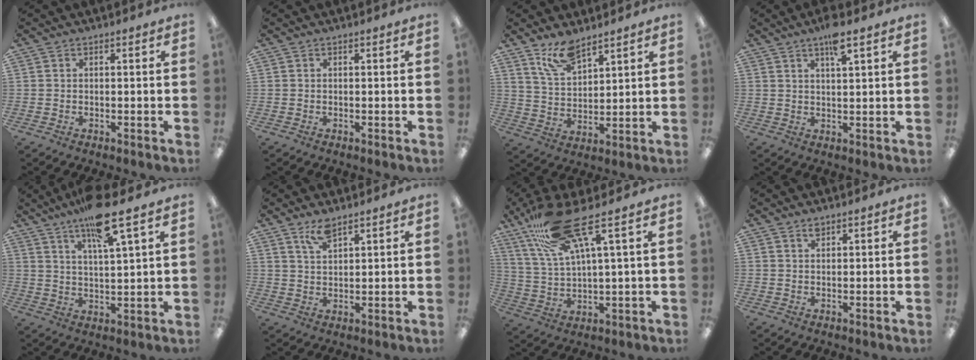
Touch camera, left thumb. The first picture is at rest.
{"total": 0.0}
{"total": 9.2, "force": [7.1, 3.8, 4.6], "torque": [-0.100, -0.027, 0.132]}
{"total": 5.6, "force": [3.8, 1.0, 4.1], "torque": [-0.074, -0.009, 0.061]}
{"total": 12.9, "force": [8.7, 2.4, 9.1], "torque": [-0.157, -0.035, 0.142]}
{"total": 5.3, "force": [4.0, 1.6, 3.0], "torque": [-0.068, -0.007, 0.073]}
{"total": 16.4, "force": [10.4, 3.5, 12.2], "torque": [-0.245, -0.032, 0.180]}
{"total": 1.5, "force": [1.3, 0.4, 0.5], "torque": [-0.013, -0.001, 0.025]}